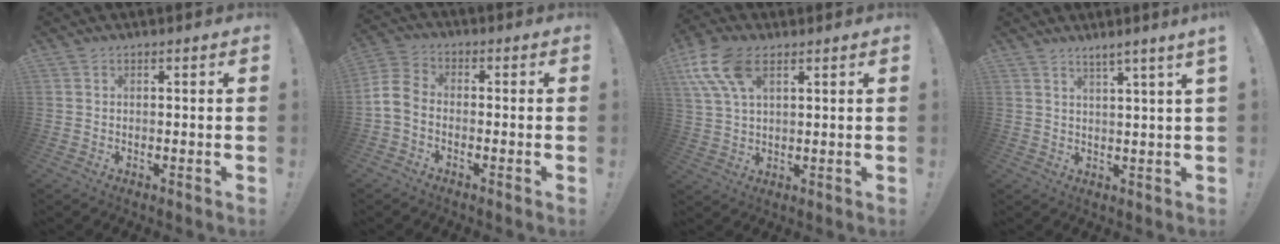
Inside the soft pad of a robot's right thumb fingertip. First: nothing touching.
{"total": 7.0, "force": [-2.5, 4.7, 4.6], "torque": [-0.102, 0.017, -0.042]}
{"total": 11.8, "force": [5.6, 6.0, 8.5], "torque": [-0.172, -0.009, 0.108]}
{"total": 4.0, "force": [2.5, -0.9, 3.0], "torque": [-0.043, -0.016, 0.037]}